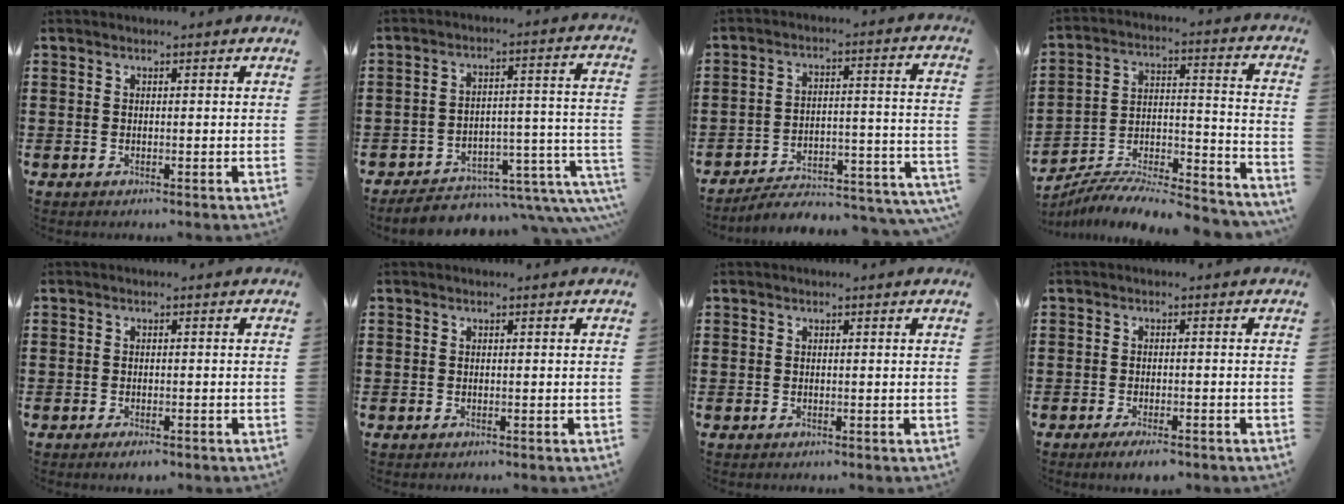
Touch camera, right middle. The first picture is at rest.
{"total": 6.0, "force": [-4.9, 1.9, 2.8], "torque": [-0.045, 0.002, -0.090]}
{"total": 4.6, "force": [-4.4, 0.6, 1.3], "torque": [-0.023, -0.006, -0.091]}
{"total": 7.6, "force": [-7.4, 0.3, 1.6], "torque": [-0.009, 0.008, -0.145]}
{"total": 1.1, "force": [-0.9, 0.2, 0.6], "torque": [-0.014, -0.006, -0.015]}
{"total": 0.0}
{"total": 0.0}
{"total": 2.1, "force": [-1.7, 0.3, 1.3], "torque": [-0.023, 0.000, -0.030]}